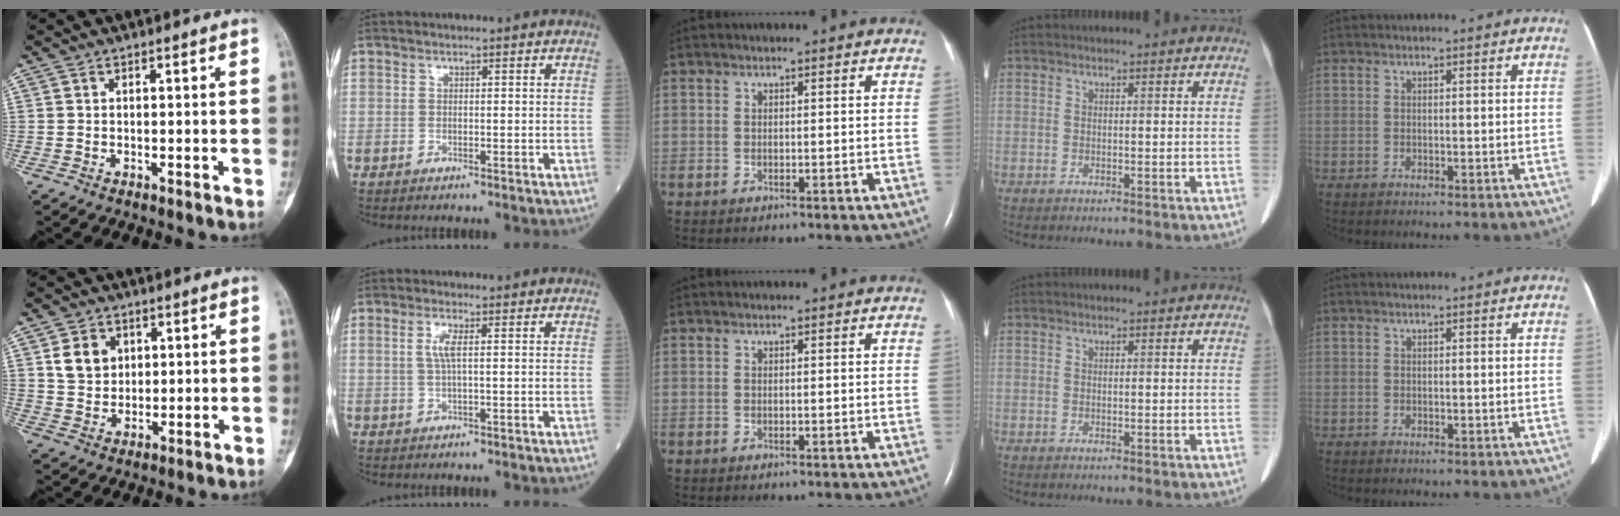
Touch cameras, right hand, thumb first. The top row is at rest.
{"thumb": {"total": 6.6, "force": [2.2, 5.4, 3.1], "torque": [-0.031, -0.011, 0.044]}, "index": {"total": 2.4, "force": [0.5, 0.2, 2.3], "torque": [-0.055, 0.002, 0.008]}}